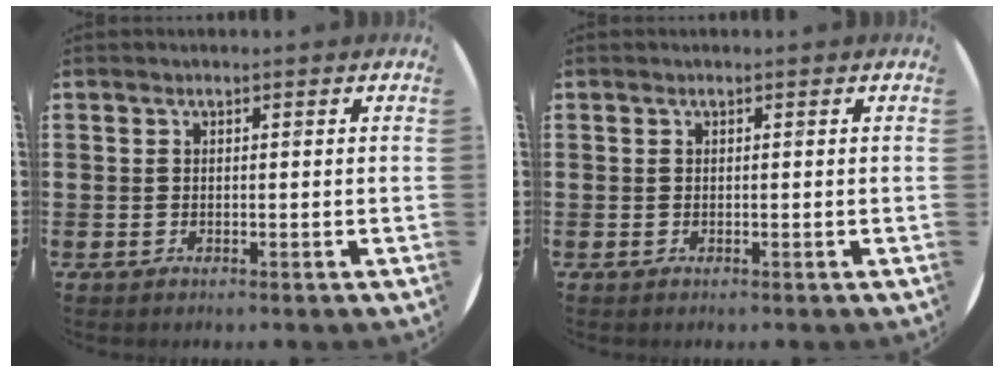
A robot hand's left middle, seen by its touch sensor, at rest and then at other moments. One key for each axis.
{"total": 0.0}